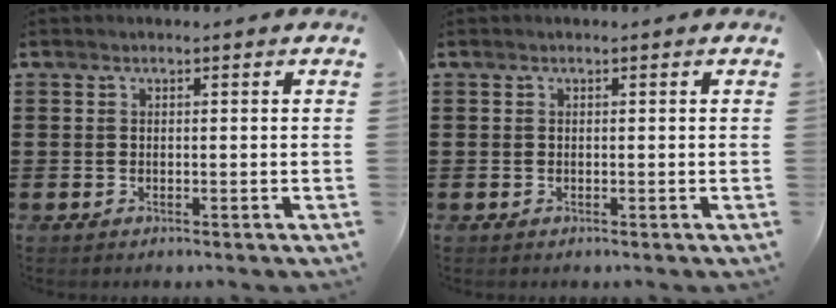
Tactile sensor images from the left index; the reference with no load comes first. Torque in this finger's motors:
{"motor_torque": [0.00, 0.00, 0.00, 0.00]}